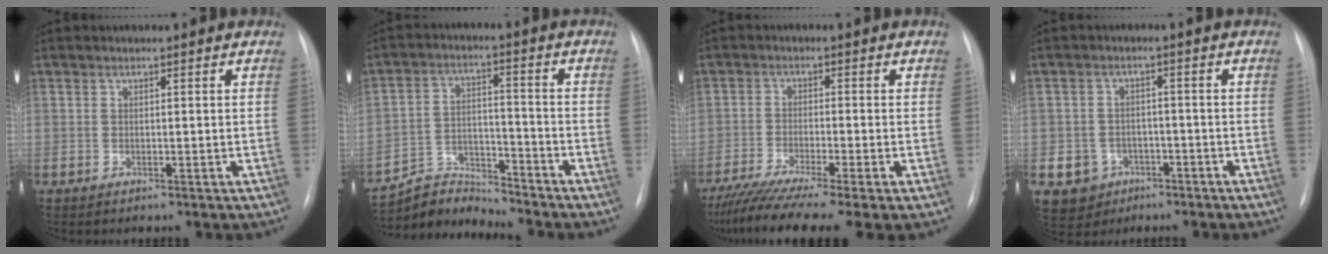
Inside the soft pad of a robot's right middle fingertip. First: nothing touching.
{"total": 7.7, "force": [-7.5, 0.5, -1.4], "torque": [0.020, 0.017, -0.138]}
{"total": 11.9, "force": [-9.0, 0.1, 7.8], "torque": [-0.139, -0.033, -0.148]}
{"total": 5.5, "force": [-2.6, 4.8, 0.9], "torque": [-0.017, 0.007, -0.035]}